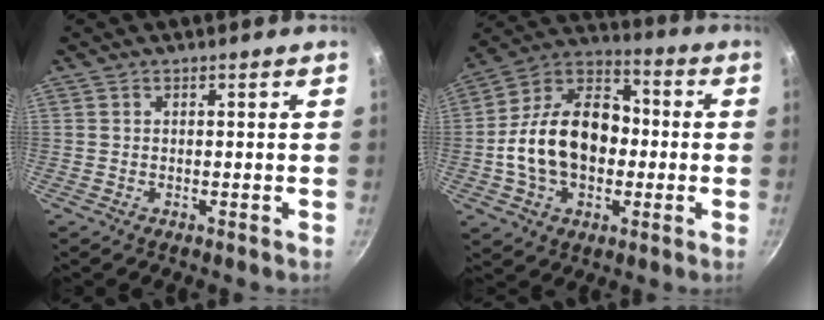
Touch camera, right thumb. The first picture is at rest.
{"total": 19.8, "force": [-1.6, 13.8, 14.1], "torque": [-0.215, 0.047, -0.040]}